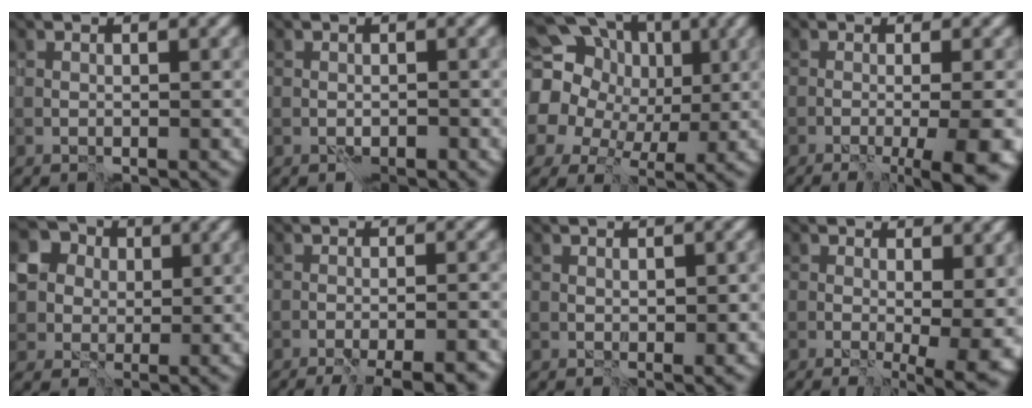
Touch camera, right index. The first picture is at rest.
{"total": 0.9, "force": [-0.5, 0.6, 0.4], "torque": [-0.005, -0.008, -0.006]}
{"total": 17.9, "force": [6.7, 14.6, 8.0], "torque": [-0.168, 0.034, 0.088]}
{"total": 6.0, "force": [-2.7, 0.8, 5.3], "torque": [-0.057, -0.011, -0.035]}
{"total": 7.8, "force": [2.8, 6.5, 3.3], "torque": [-0.085, 0.021, 0.037]}
{"total": 6.6, "force": [-5.5, 0.9, 3.6], "torque": [-0.032, -0.003, -0.069]}
{"total": 0.5, "force": [0.2, -0.5, 0.1], "torque": [0.004, 0.002, 0.003]}
{"total": 7.3, "force": [-0.2, 3.0, 6.7], "torque": [-0.079, -0.014, 0.011]}